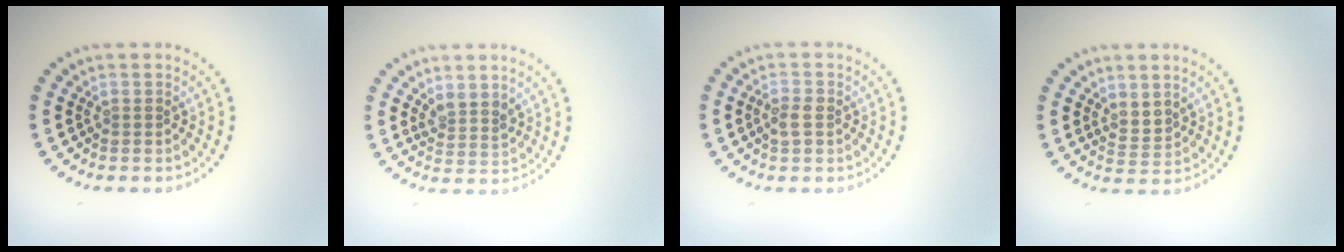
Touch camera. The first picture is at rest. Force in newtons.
{"total": 2.1, "press": 1.7, "slide": 1.2}
{"total": 1.6, "press": 1.5, "slide": 0.3}
{"total": 1.7, "press": 1.3, "slide": 1.0}